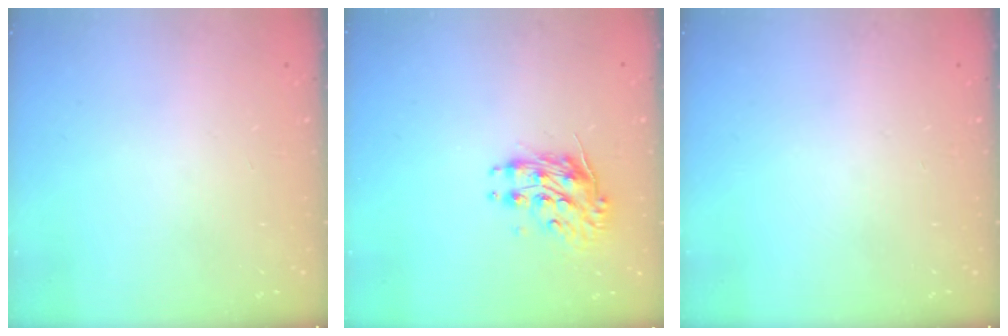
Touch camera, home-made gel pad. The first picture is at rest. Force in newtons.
{"total": 8.9, "press": 8.9, "slide": 0.3}
{"total": 0.0}